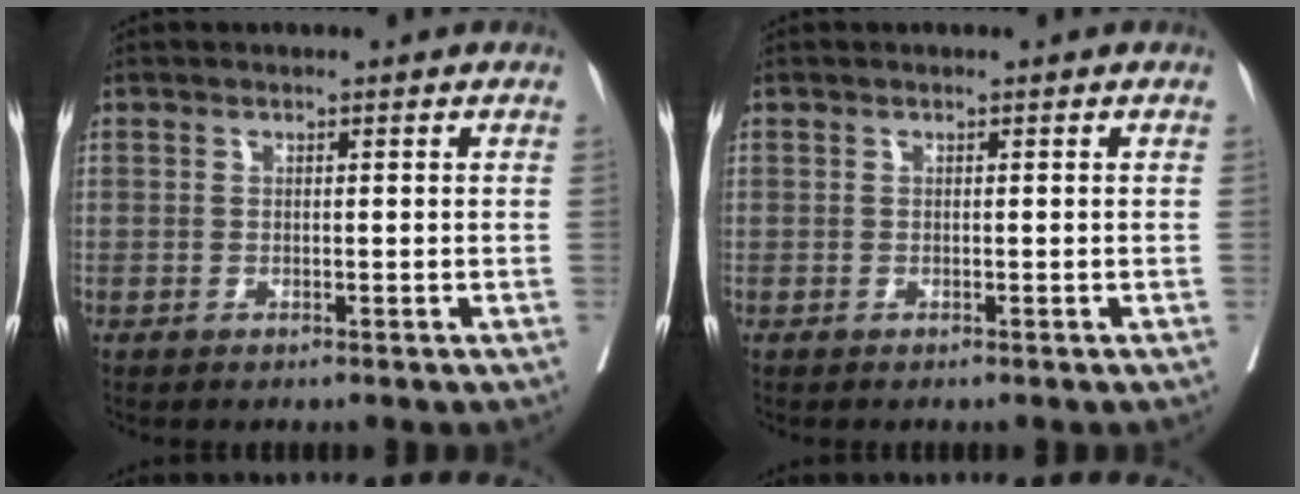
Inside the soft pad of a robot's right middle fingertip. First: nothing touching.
{"total": 0.0}